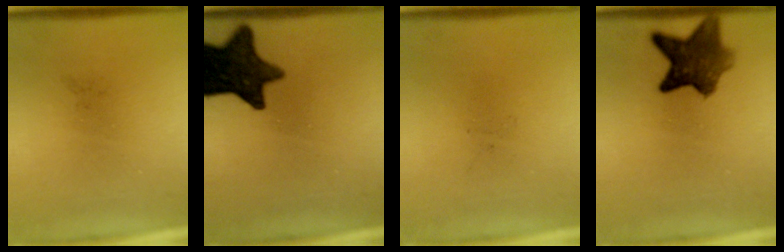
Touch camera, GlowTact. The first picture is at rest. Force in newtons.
{"total": 13.9}
{"total": 0.0}
{"total": 8.3}